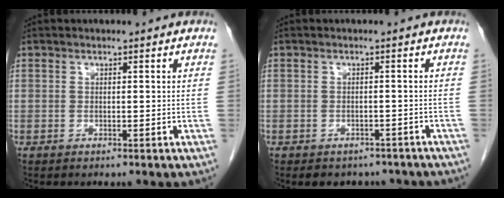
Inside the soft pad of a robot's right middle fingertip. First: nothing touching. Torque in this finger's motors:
{"motor_torque": [0.01, 0.00, 0.00, 0.00]}